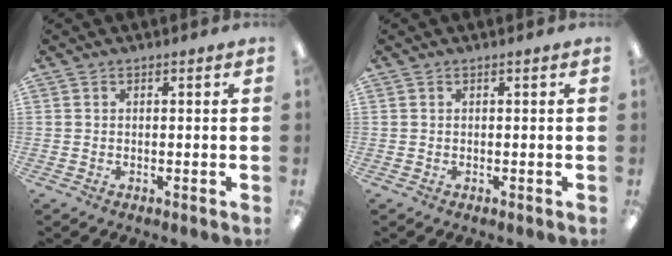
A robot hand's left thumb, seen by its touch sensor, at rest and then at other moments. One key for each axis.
{"total": 0.0}